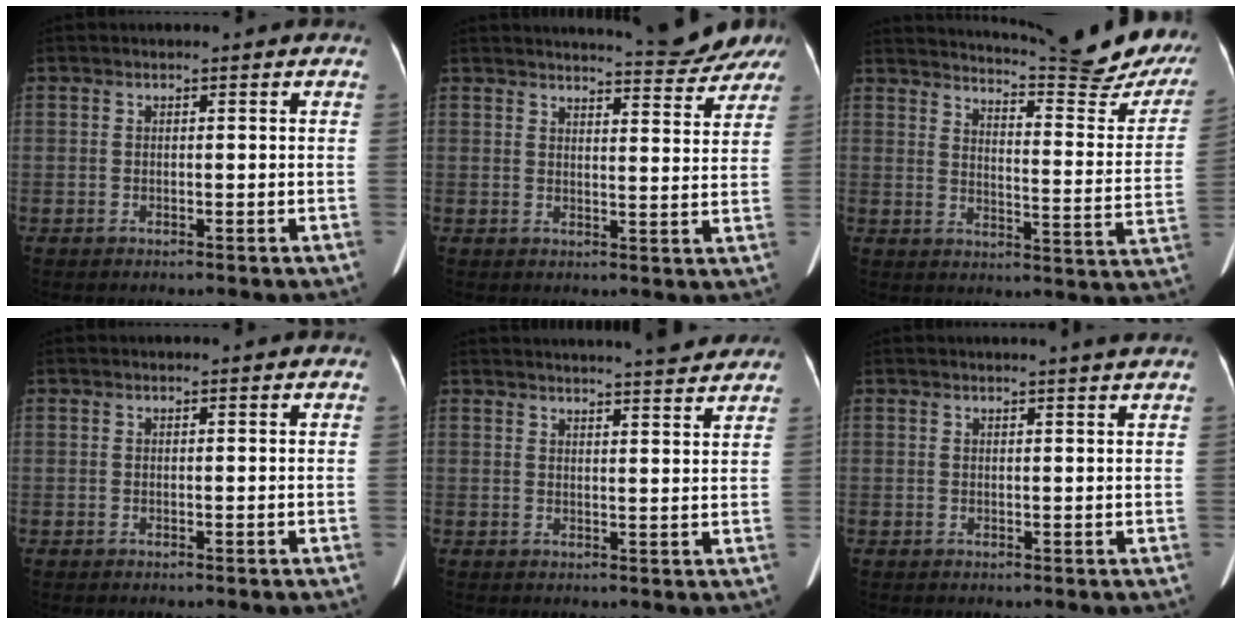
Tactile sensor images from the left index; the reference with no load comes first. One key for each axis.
{"total": 9.7, "fx": 9.2, "fy": 0.8, "fz": 2.7, "tx": -0.030, "ty": -0.013, "tz": 0.097}
{"total": 22.3, "fx": 20.4, "fy": 0.8, "fz": 9.0, "tx": -0.129, "ty": -0.091, "tz": 0.243}
{"total": 0.7, "fx": 0.7, "fy": 0.1, "fz": 0.3, "tx": -0.008, "ty": 0.006, "tz": 0.007}
{"total": 14.8, "fx": 13.8, "fy": 0.9, "fz": 5.3, "tx": -0.075, "ty": 0.006, "tz": 0.168}
{"total": 3.3, "fx": 3.0, "fy": -0.7, "fz": 1.3, "tx": -0.020, "ty": 0.001, "tz": 0.031}